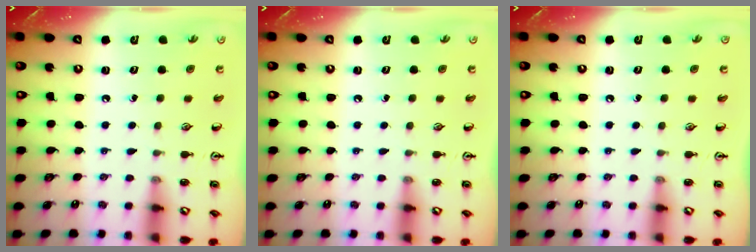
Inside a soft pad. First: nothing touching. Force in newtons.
{"total": 0.0}
{"total": 0.0}